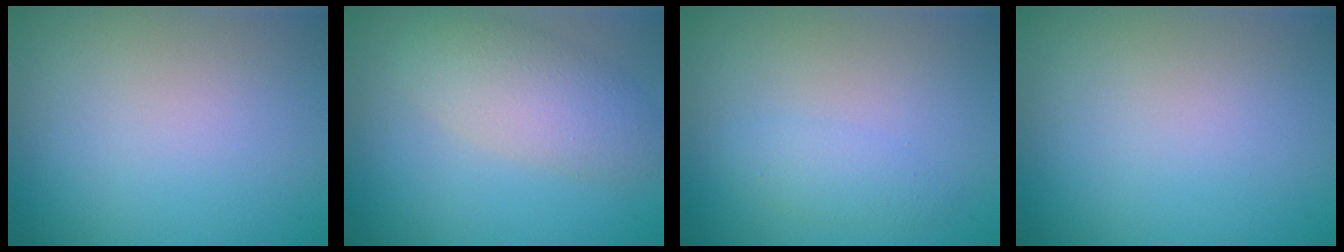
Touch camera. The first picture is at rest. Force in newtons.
{"total": 4.4, "press": 4.4, "slide": 0.2}
{"total": 1.6, "press": 1.6, "slide": 0.0}
{"total": 0.0}